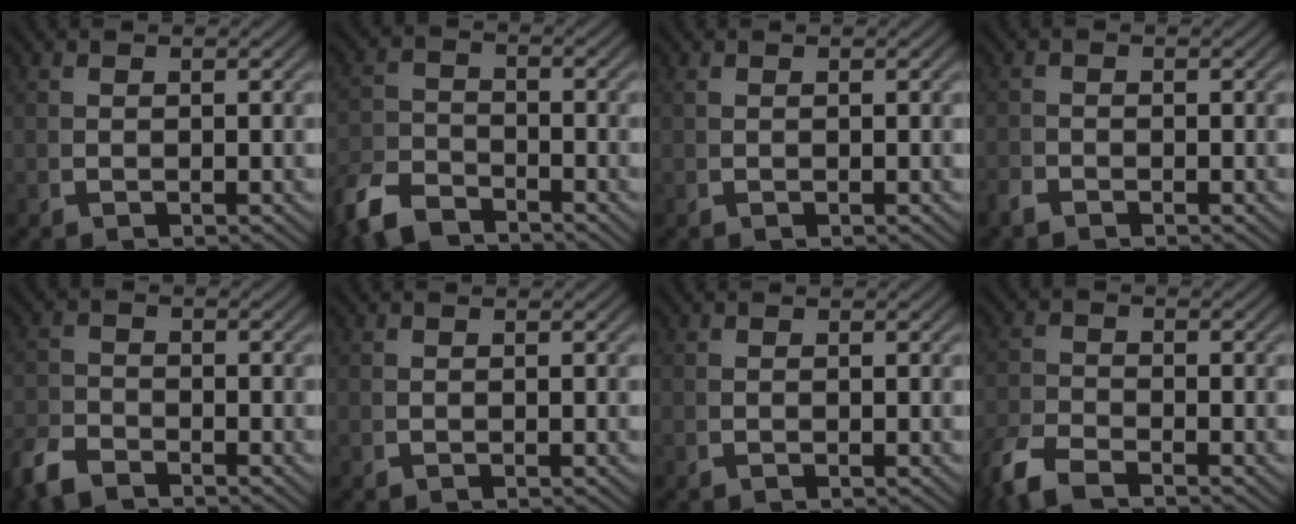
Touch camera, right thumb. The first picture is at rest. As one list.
[{"total": 4.3, "force": [-3.9, 1.5, 1.0], "torque": [-0.014, -0.012, -0.068]}, {"total": 0.0}, {"total": 0.9, "force": [-0.9, 0.0, -0.1], "torque": [0.008, -0.001, -0.020]}, {"total": 2.5, "force": [-2.4, 0.6, 0.4], "torque": [-0.002, -0.004, -0.047]}, {"total": 0.0}, {"total": 0.0}, {"total": 3.0, "force": [-2.7, 0.9, 1.1], "torque": [-0.021, -0.004, -0.053]}]